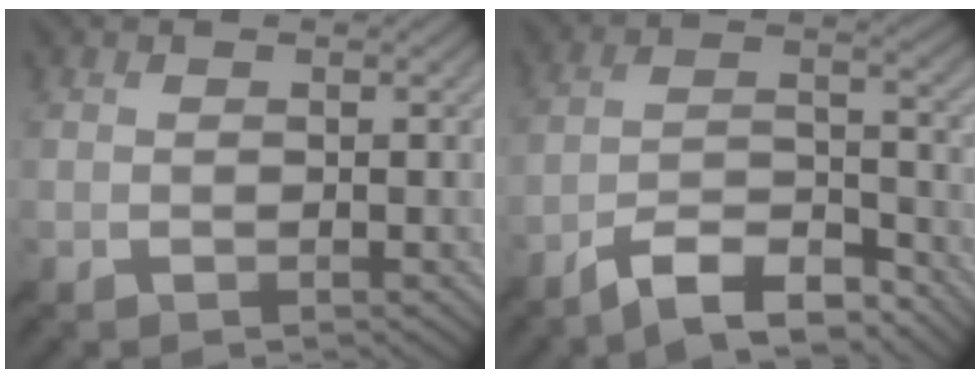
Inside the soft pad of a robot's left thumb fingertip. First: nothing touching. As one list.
[{"total": 9.8, "force": [-7.8, 2.4, 5.3], "torque": [-0.090, 0.009, -0.149]}]